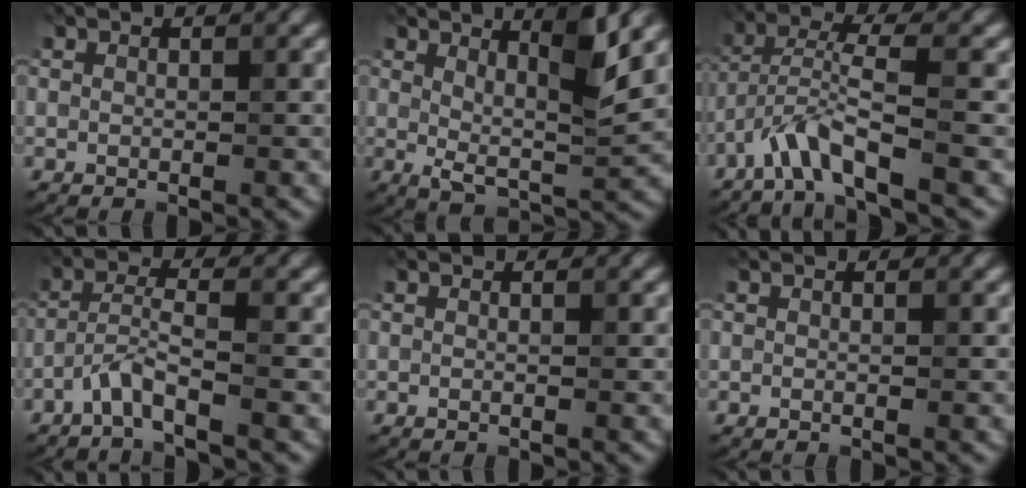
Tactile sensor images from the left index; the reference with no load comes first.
{"total": 5.3, "force": [2.0, 1.1, 4.8], "torque": [-0.080, -0.009, 0.035]}
{"total": 4.4, "force": [-3.0, 0.2, 3.3], "torque": [-0.064, 0.018, -0.064]}
{"total": 3.0, "force": [-2.1, 0.0, 2.1], "torque": [-0.044, 0.013, -0.051]}
{"total": 0.0}
{"total": 0.0}